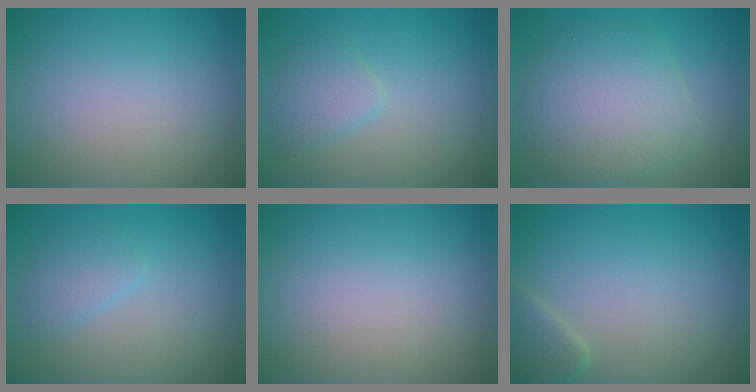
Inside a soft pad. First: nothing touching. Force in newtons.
{"total": 1.9, "press": 1.9, "slide": 0.1}
{"total": 6.2, "press": 6.2, "slide": 0.2}
{"total": 1.6, "press": 1.6, "slide": 0.1}
{"total": 0.0}
{"total": 1.9, "press": 1.9, "slide": 0.1}